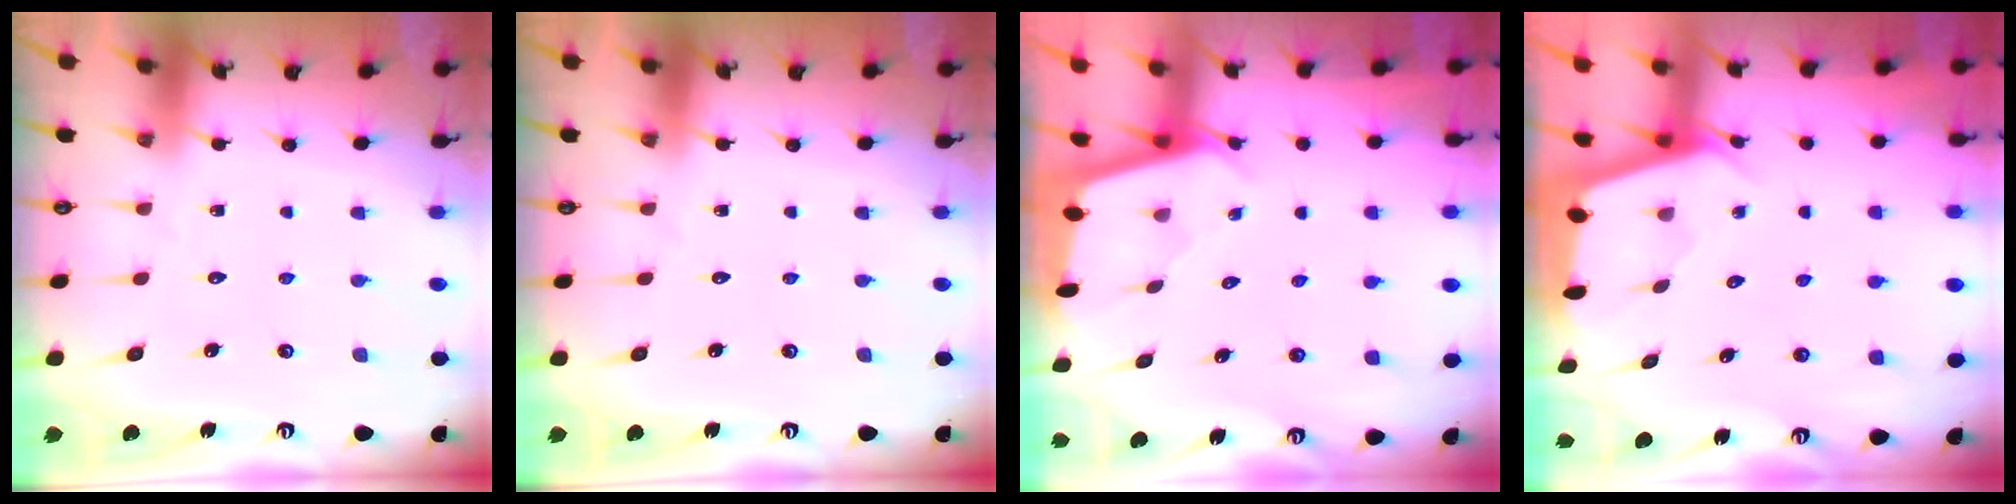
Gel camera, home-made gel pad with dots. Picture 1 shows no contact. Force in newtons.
{"total": 0.0}
{"total": 1.8, "press": 1.8, "slide": 0.1}
{"total": 2.0, "press": 2.0, "slide": 0.3}